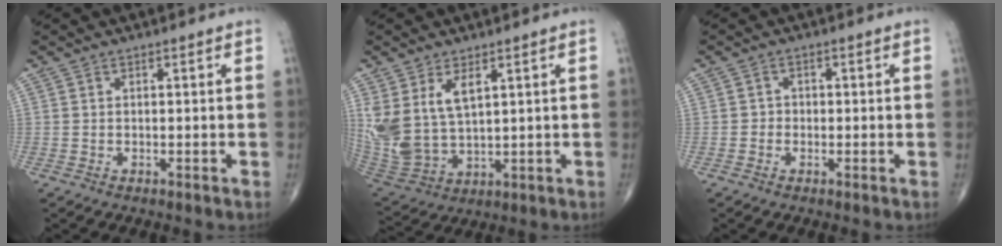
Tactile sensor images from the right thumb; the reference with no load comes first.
{"total": 12.1, "force": [4.4, 6.6, 9.1], "torque": [-0.184, -0.020, 0.106]}
{"total": 1.6, "force": [-0.6, 1.5, 0.4], "torque": [0.011, 0.008, -0.016]}